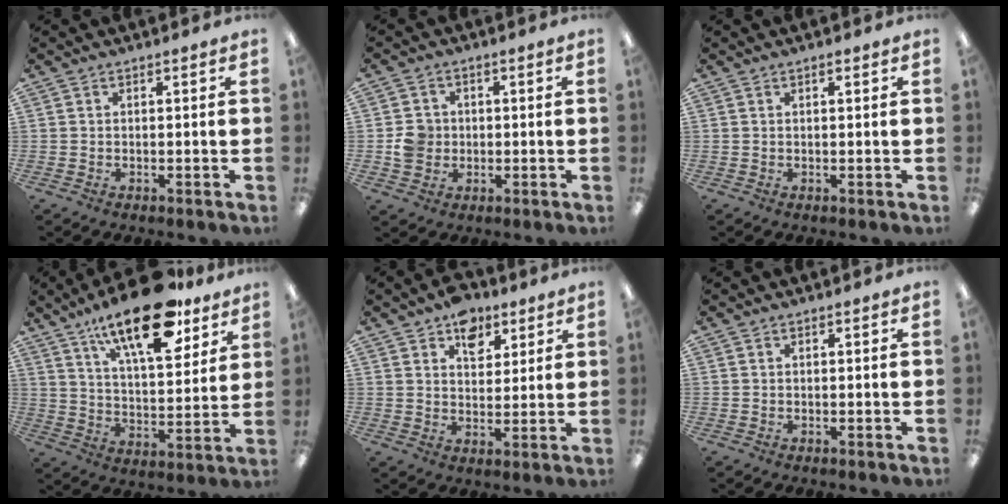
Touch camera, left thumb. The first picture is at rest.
{"total": 5.1, "force": [-0.2, 4.9, 1.7], "torque": [-0.022, 0.007, -0.003]}
{"total": 0.5, "force": [0.4, 0.1, 0.3], "torque": [-0.006, 0.002, 0.007]}
{"total": 20.4, "force": [14.1, 7.4, 12.7], "torque": [-0.204, -0.073, 0.234]}
{"total": 8.5, "force": [5.5, 5.5, 3.5], "torque": [-0.030, -0.023, 0.095]}
{"total": 0.0}